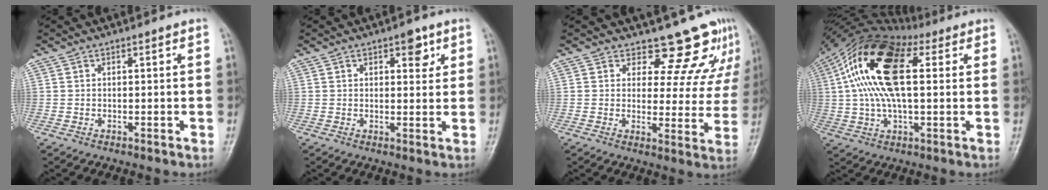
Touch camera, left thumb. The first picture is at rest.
{"total": 4.8, "force": [2.7, 2.0, 3.4], "torque": [-0.029, -0.014, 0.037]}
{"total": 12.2, "force": [10.7, 5.2, 3.0], "torque": [0.013, -0.075, 0.114]}
{"total": 18.8, "force": [4.3, 8.9, 15.9], "torque": [-0.316, 0.031, 0.067]}